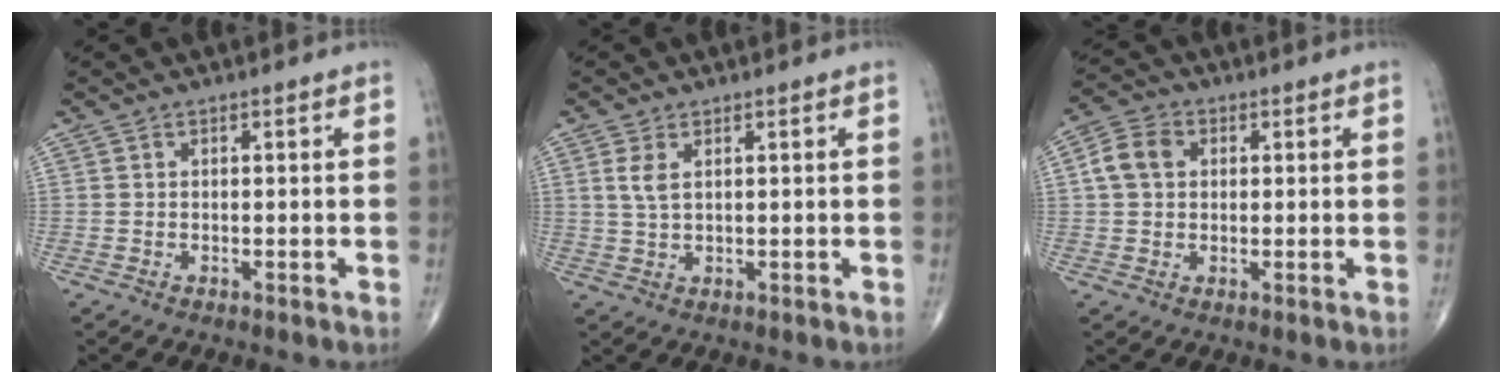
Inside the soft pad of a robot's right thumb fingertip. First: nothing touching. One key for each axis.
{"total": 3.0, "fx": 1.1, "fy": 1.4, "fz": 2.4, "tx": -0.053, "ty": 0.000, "tz": 0.028}
{"total": 6.1, "fx": 1.2, "fy": 4.7, "fz": 3.6, "tx": -0.065, "ty": 0.011, "tz": 0.016}